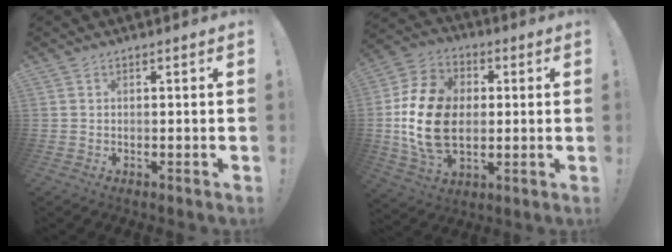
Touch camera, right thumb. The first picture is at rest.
{"total": 20.1, "force": [-0.3, 14.5, 13.9], "torque": [-0.259, 0.014, 0.002]}